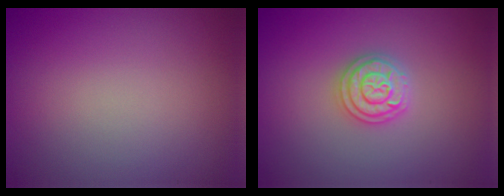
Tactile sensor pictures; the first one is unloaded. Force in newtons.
{"total": 3.4, "press": 3.3, "slide": 0.5}